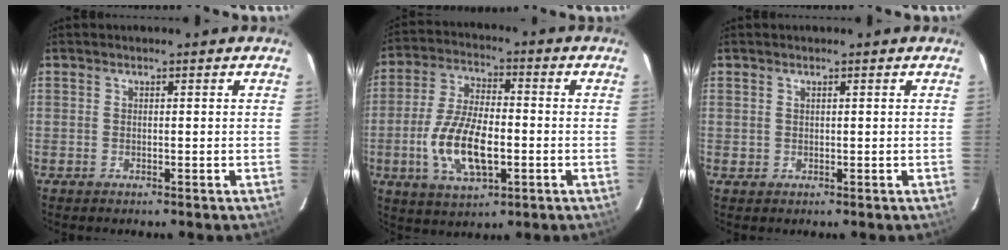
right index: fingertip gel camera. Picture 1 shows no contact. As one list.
[{"total": 13.7, "force": [-3.5, 6.2, 11.7], "torque": [-0.242, -0.003, -0.060]}, {"total": 1.0, "force": [0.3, 1.0, 0.0], "torque": [0.005, 0.004, 0.003]}]